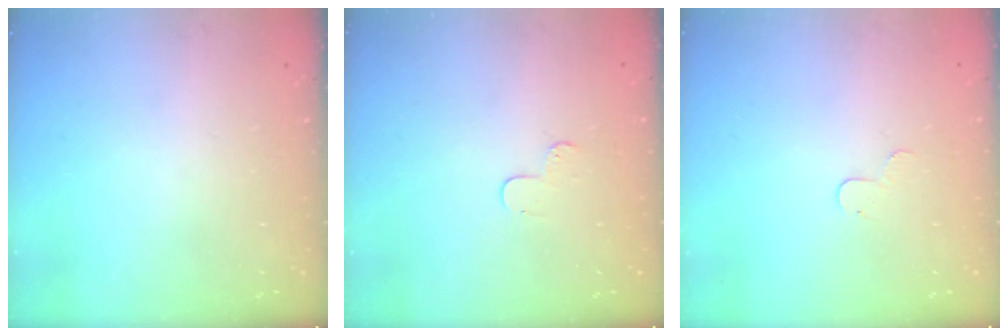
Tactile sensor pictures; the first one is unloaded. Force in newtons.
{"total": 3.7, "press": 3.7, "slide": 0.5}
{"total": 3.7, "press": 3.7, "slide": 0.4}